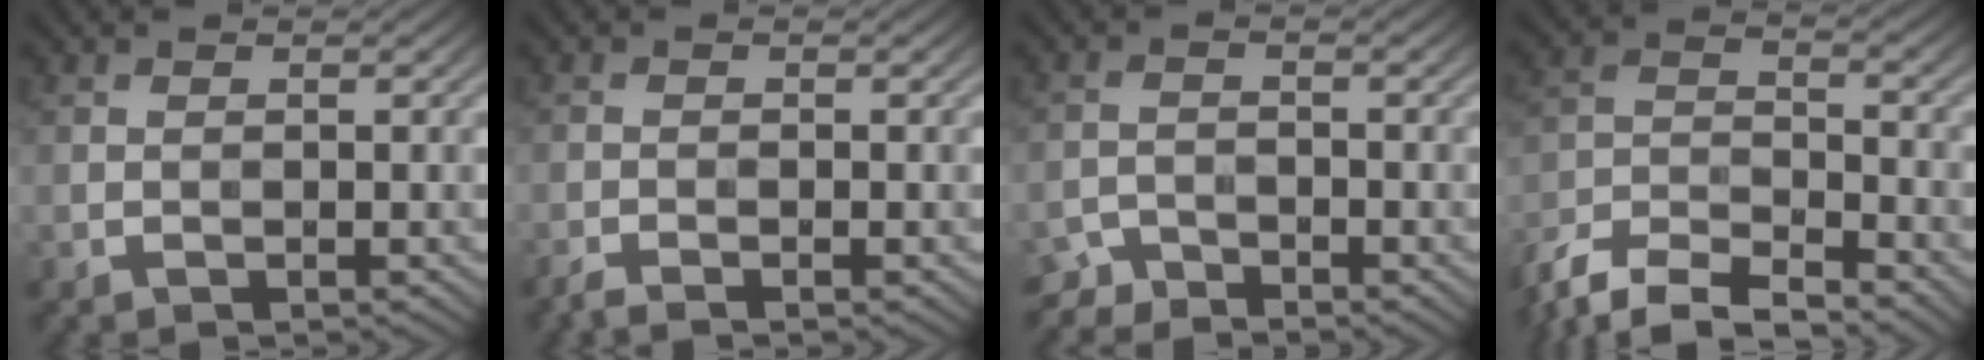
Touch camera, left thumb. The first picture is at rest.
{"total": 1.6, "force": [-1.4, 0.1, 0.8], "torque": [-0.017, -0.004, -0.032]}
{"total": 2.6, "force": [-2.6, 0.6, 0.1], "torque": [0.001, 0.000, -0.057]}
{"total": 10.1, "force": [-8.7, 2.8, 4.3], "torque": [-0.091, -0.011, -0.175]}